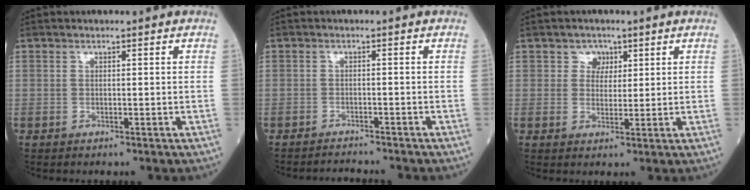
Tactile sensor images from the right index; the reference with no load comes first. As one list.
[{"total": 3.4, "force": [-3.4, -0.3, 0.2], "torque": [0.000, -0.013, -0.051]}, {"total": 2.8, "force": [1.4, 2.3, 0.6], "torque": [-0.003, 0.001, 0.016]}]